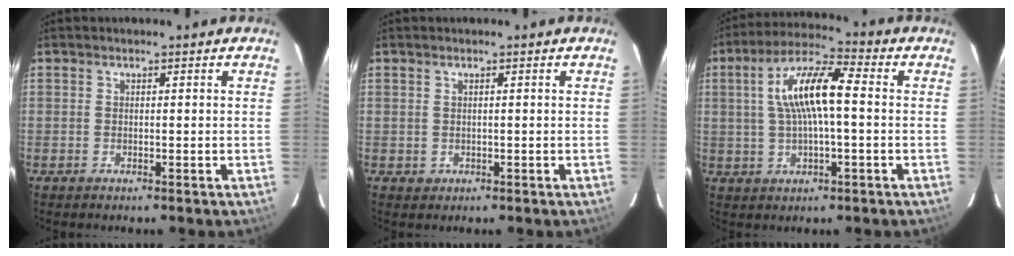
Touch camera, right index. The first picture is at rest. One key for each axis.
{"total": 0.8, "fx": 0.2, "fy": 0.8, "fz": 0.2, "tx": 0.001, "ty": 0.003, "tz": 0.005}
{"total": 11.5, "fx": 1.1, "fy": 2.9, "fz": 11.0, "tx": -0.205, "ty": 0.020, "tz": 0.019}